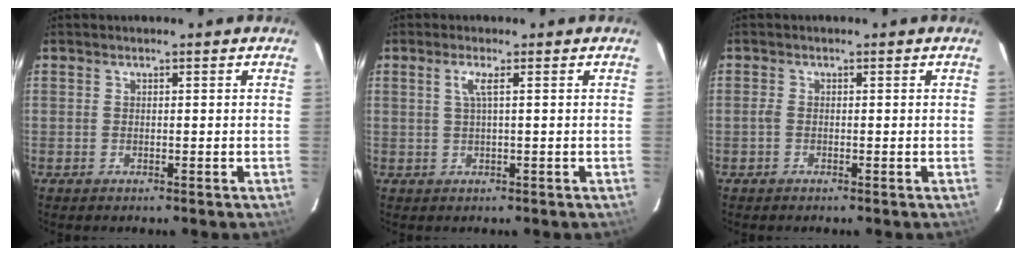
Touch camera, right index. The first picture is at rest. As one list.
[{"total": 2.0, "force": [0.6, -0.4, 1.8], "torque": [-0.035, -0.001, 0.011]}, {"total": 1.0, "force": [-0.3, 0.6, 0.7], "torque": [-0.016, 0.002, -0.009]}]